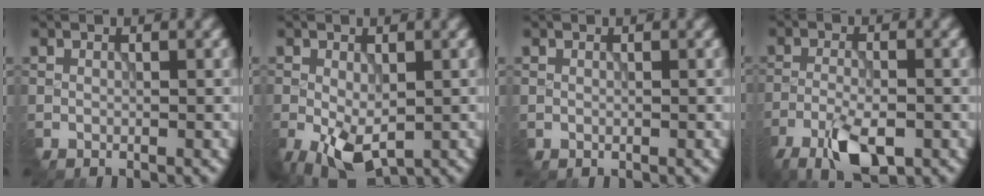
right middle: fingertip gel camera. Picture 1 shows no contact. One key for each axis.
{"total": 5.4, "fx": -1.7, "fy": 3.0, "fz": 4.1, "tx": -0.104, "ty": -0.016, "tz": -0.024}
{"total": 0.0}
{"total": 6.1, "fx": -3.9, "fy": 2.0, "fz": 4.1, "tx": -0.088, "ty": -0.010, "tz": -0.070}